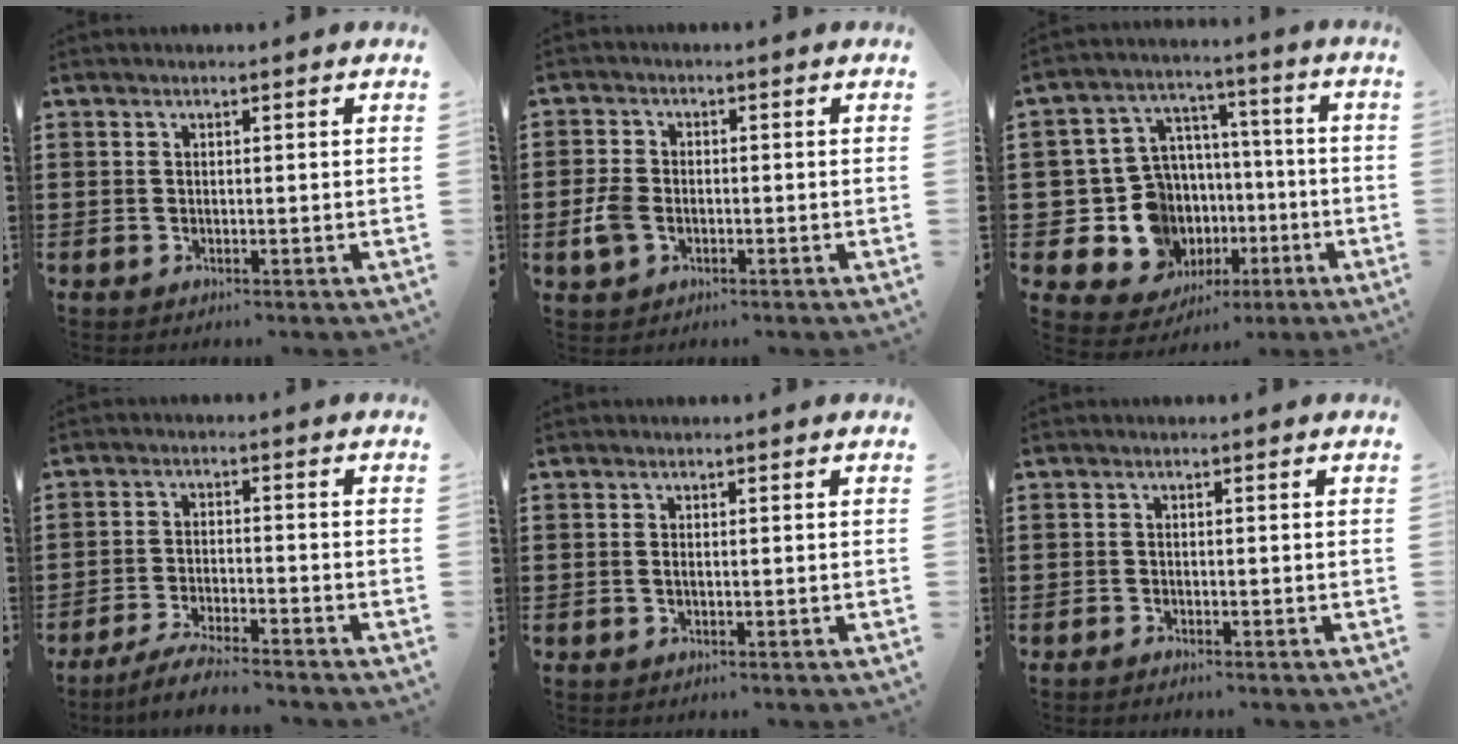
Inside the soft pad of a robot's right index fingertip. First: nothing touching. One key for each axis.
{"total": 3.9, "fx": -1.3, "fy": 2.7, "fz": 2.5, "tx": -0.074, "ty": -0.005, "tz": -0.030}
{"total": 12.3, "fx": -2.3, "fy": 11.1, "fz": 4.8, "tx": -0.129, "ty": -0.006, "tz": -0.027}
{"total": 4.5, "fx": -4.3, "fy": -0.2, "fz": 1.5, "tx": -0.040, "ty": -0.009, "tz": -0.086}
{"total": 0.5, "fx": -0.1, "fy": 0.1, "fz": 0.5, "tx": -0.011, "ty": -0.005, "tz": 0.000}
{"total": 0.8, "fx": -0.8, "fy": 0.0, "fz": 0.0, "tx": -0.003, "ty": 0.000, "tz": -0.017}